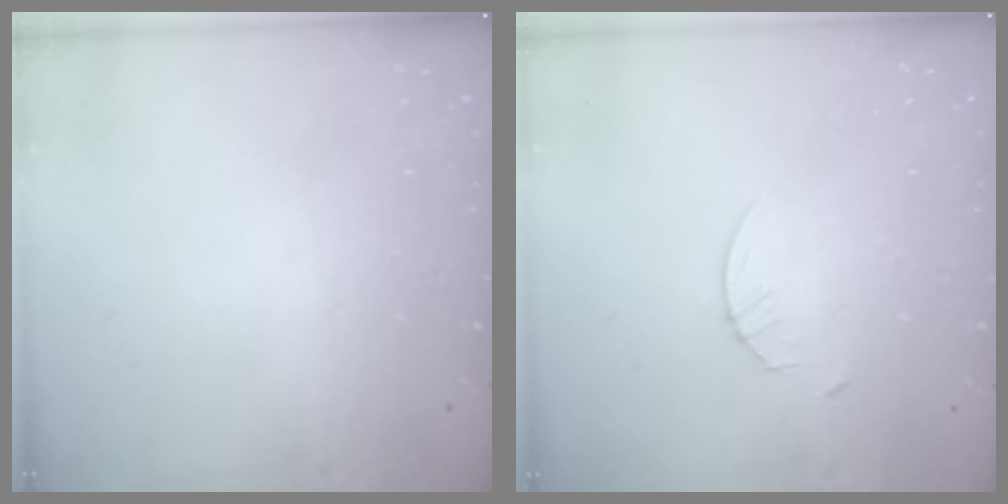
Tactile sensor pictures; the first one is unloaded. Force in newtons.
{"total": 2.9, "press": 2.9, "slide": 0.4}